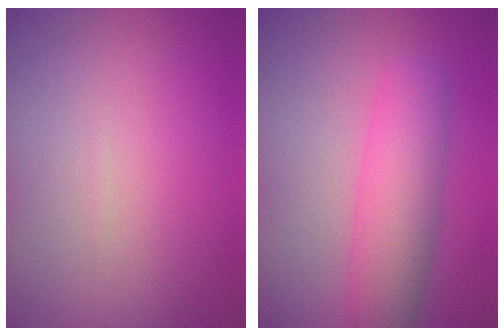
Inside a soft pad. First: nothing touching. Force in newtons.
{"total": 6.0, "press": 6.0, "slide": 0.1}